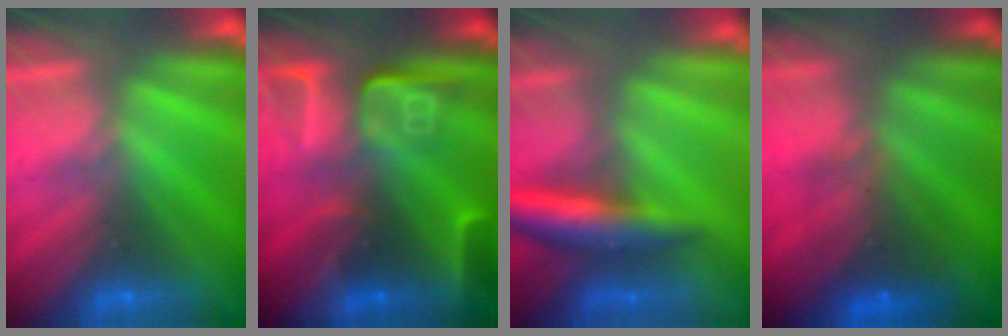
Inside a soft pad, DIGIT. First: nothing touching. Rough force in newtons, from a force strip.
{"total": 7.9}
{"total": 7.3}
{"total": 5.5}